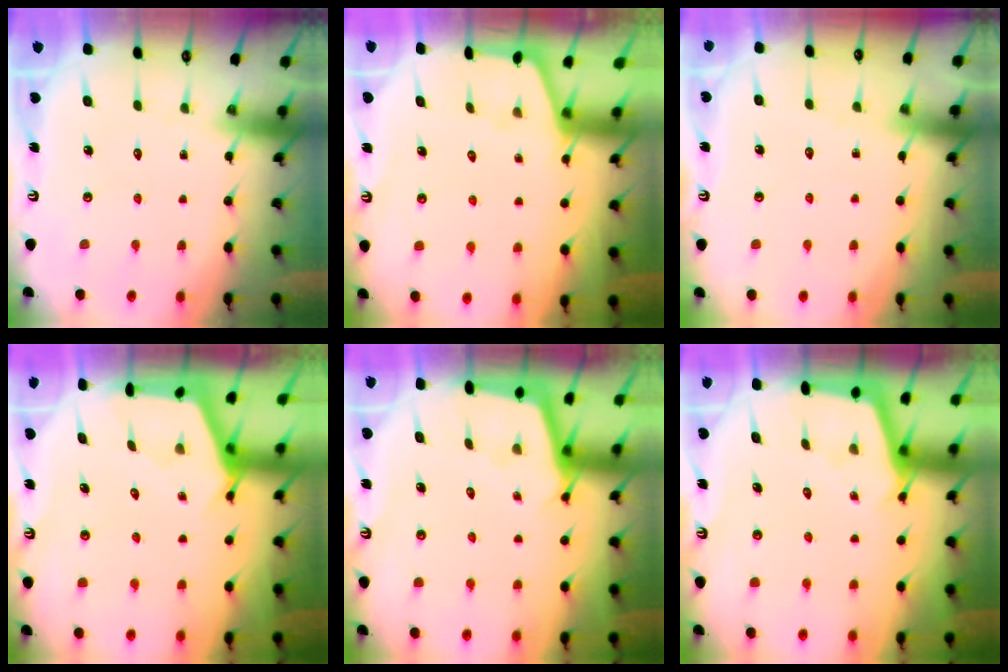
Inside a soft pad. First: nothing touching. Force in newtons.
{"total": 1.2, "press": 1.1, "slide": 0.3}
{"total": 1.8, "press": 1.8, "slide": 0.4}
{"total": 2.7, "press": 2.7, "slide": 0.4}
{"total": 2.5, "press": 2.5, "slide": 0.2}
{"total": 2.9, "press": 2.9, "slide": 0.3}